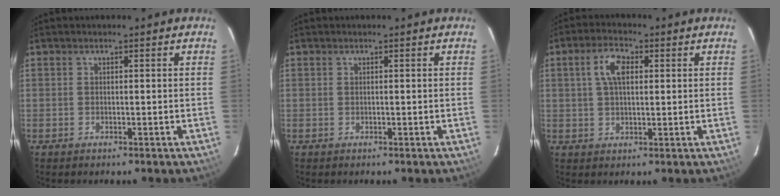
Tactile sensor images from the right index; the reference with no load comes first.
{"total": 0.0}
{"total": 5.5, "force": [1.5, 2.8, 4.5], "torque": [-0.085, 0.014, 0.028]}